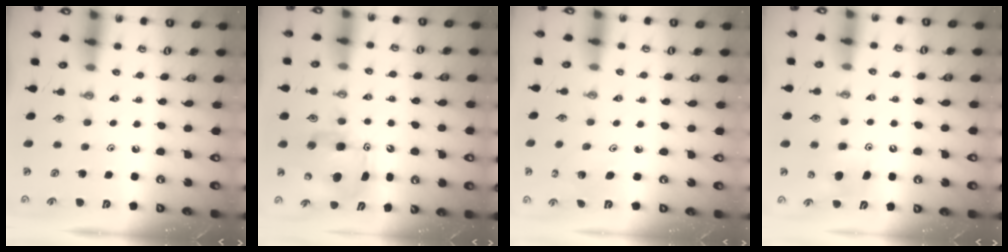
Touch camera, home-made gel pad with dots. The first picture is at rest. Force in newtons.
{"total": 8.3, "press": 8.1, "slide": 1.4}
{"total": 2.2, "press": 2.2, "slide": 0.2}
{"total": 7.0, "press": 6.8, "slide": 1.7}